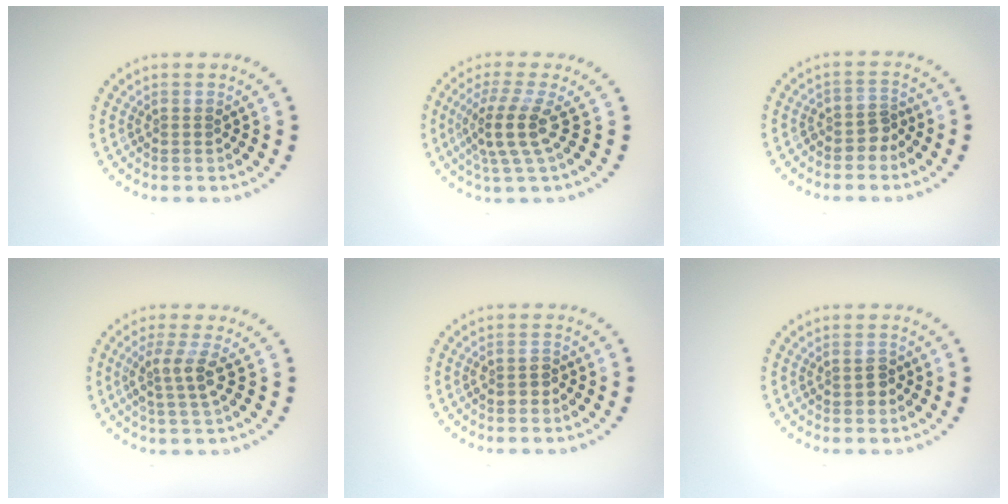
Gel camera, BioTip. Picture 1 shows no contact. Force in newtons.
{"total": 3.7, "press": 2.6, "slide": 2.6}
{"total": 1.9, "press": 1.4, "slide": 1.2}
{"total": 2.8, "press": 2.1, "slide": 1.9}
{"total": 1.4, "press": 1.3, "slide": 0.5}
{"total": 1.4, "press": 1.4, "slide": 0.1}